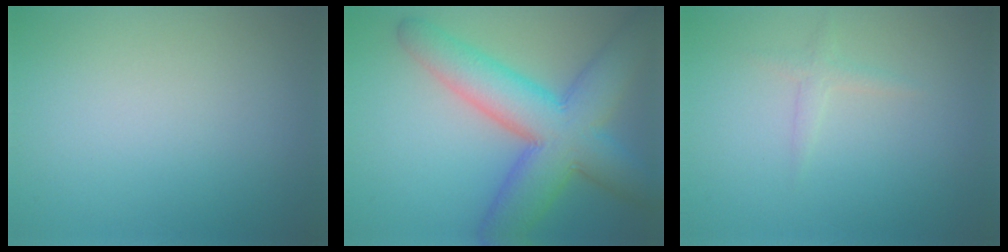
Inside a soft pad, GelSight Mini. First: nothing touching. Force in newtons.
{"total": 10.0, "press": 10.0, "slide": 0.2}
{"total": 1.1, "press": 1.1, "slide": 0.0}